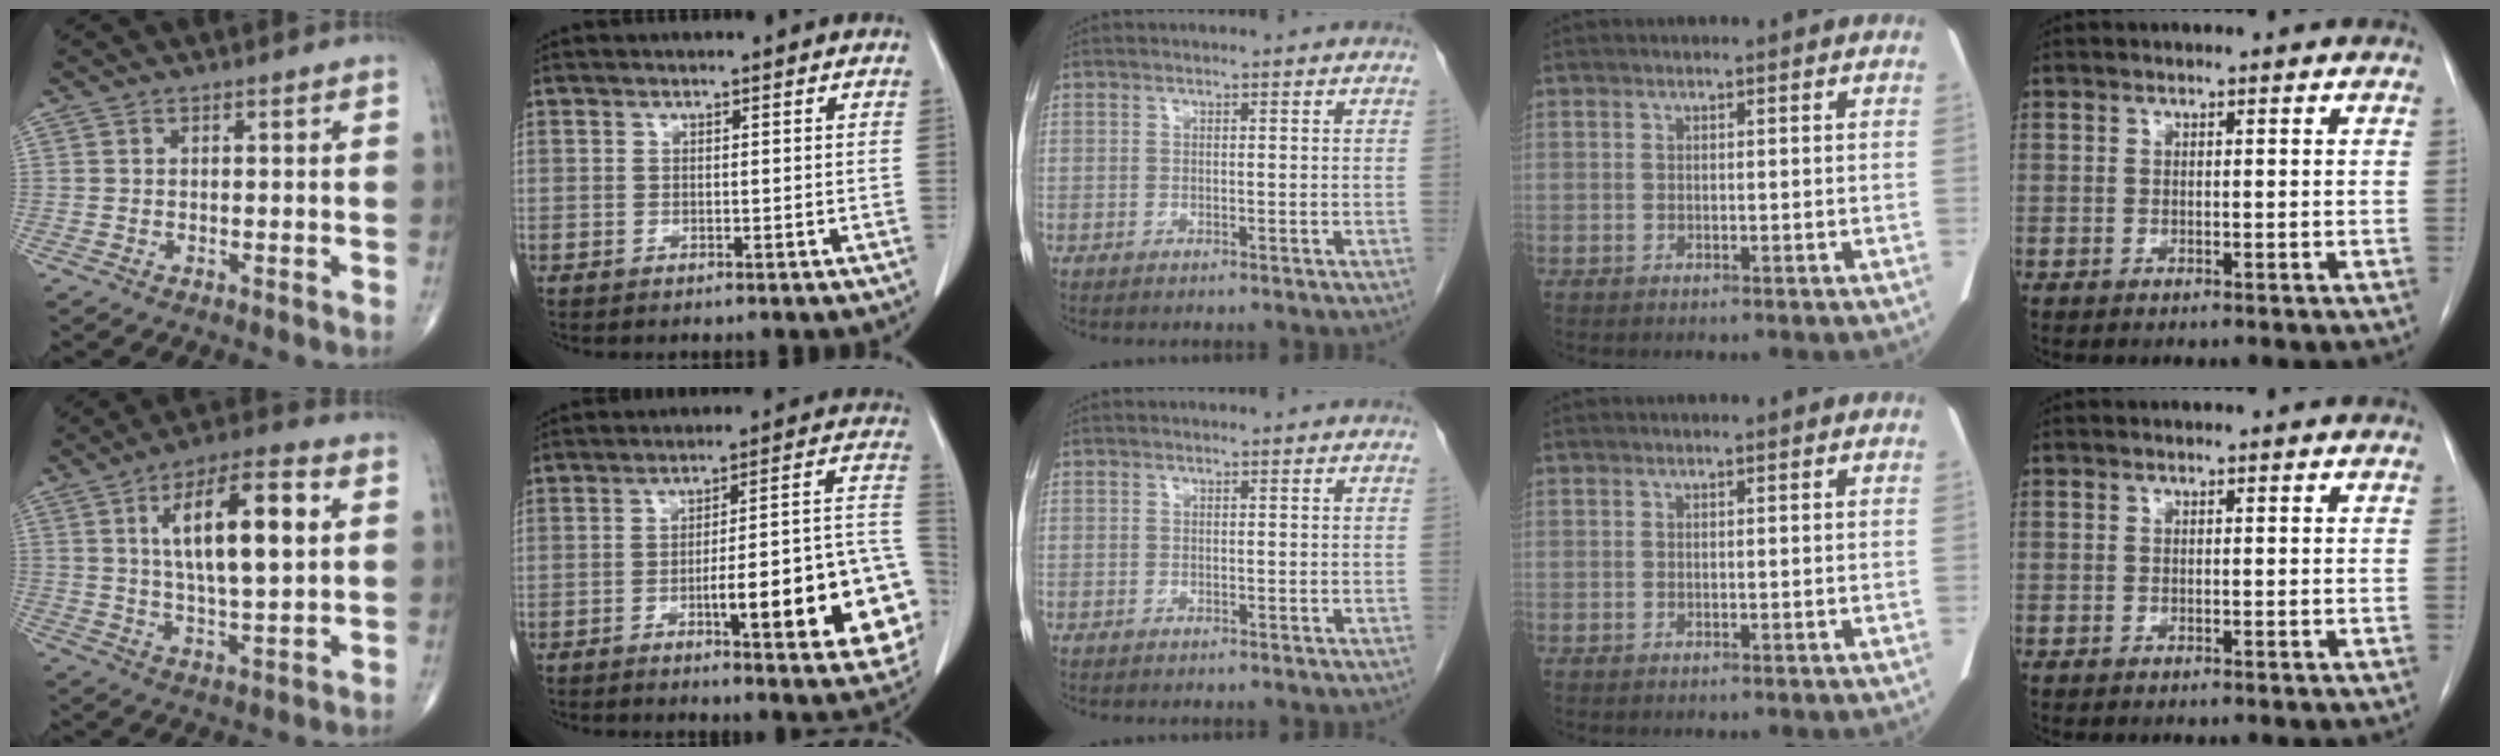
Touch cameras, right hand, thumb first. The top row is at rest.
{"thumb": {"total": 16.4, "force": [4.2, 5.4, 14.9], "torque": [-0.236, 0.001, 0.067]}, "index": {"total": 19.3, "force": [-5.7, 3.2, 18.2], "torque": [-0.148, 0.029, -0.063]}}